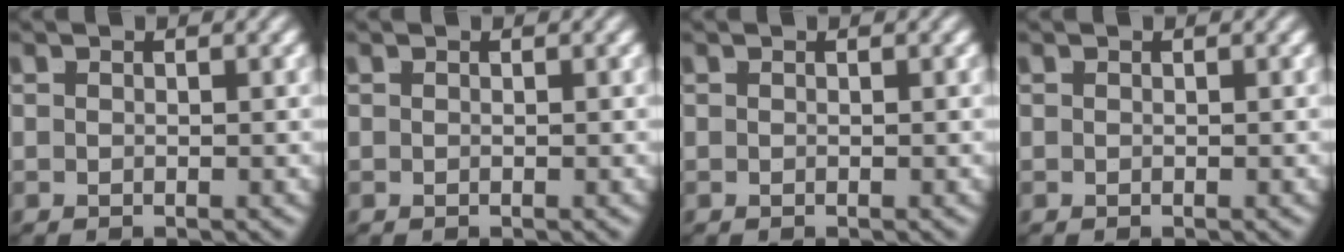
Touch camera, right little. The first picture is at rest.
{"total": 0.0}
{"total": 0.0}
{"total": 0.0}